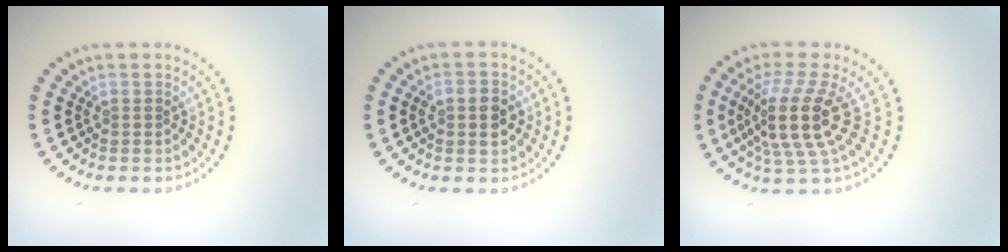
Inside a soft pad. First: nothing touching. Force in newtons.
{"total": 3.1, "press": 3.1, "slide": 0.2}
{"total": 4.9, "press": 3.7, "slide": 3.3}